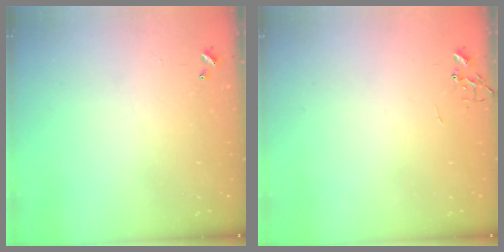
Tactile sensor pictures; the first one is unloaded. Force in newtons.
{"total": 0.0}